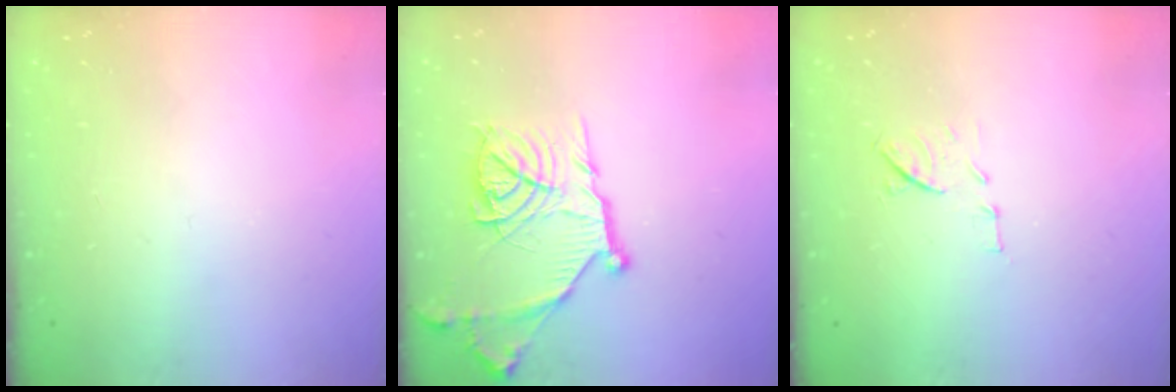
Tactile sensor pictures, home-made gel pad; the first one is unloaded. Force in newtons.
{"total": 17.5, "press": 17.4, "slide": 1.6}
{"total": 8.6, "press": 8.5, "slide": 1.1}